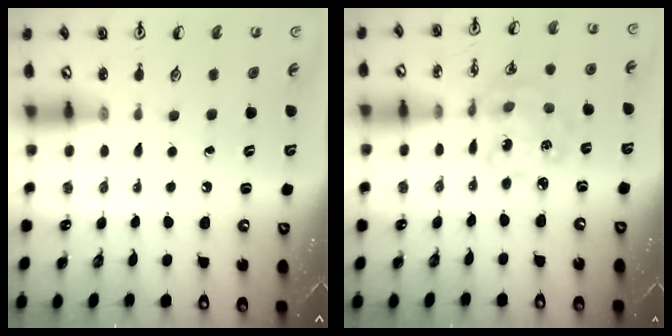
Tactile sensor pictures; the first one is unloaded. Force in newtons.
{"total": 7.1, "press": 7.1, "slide": 0.4}